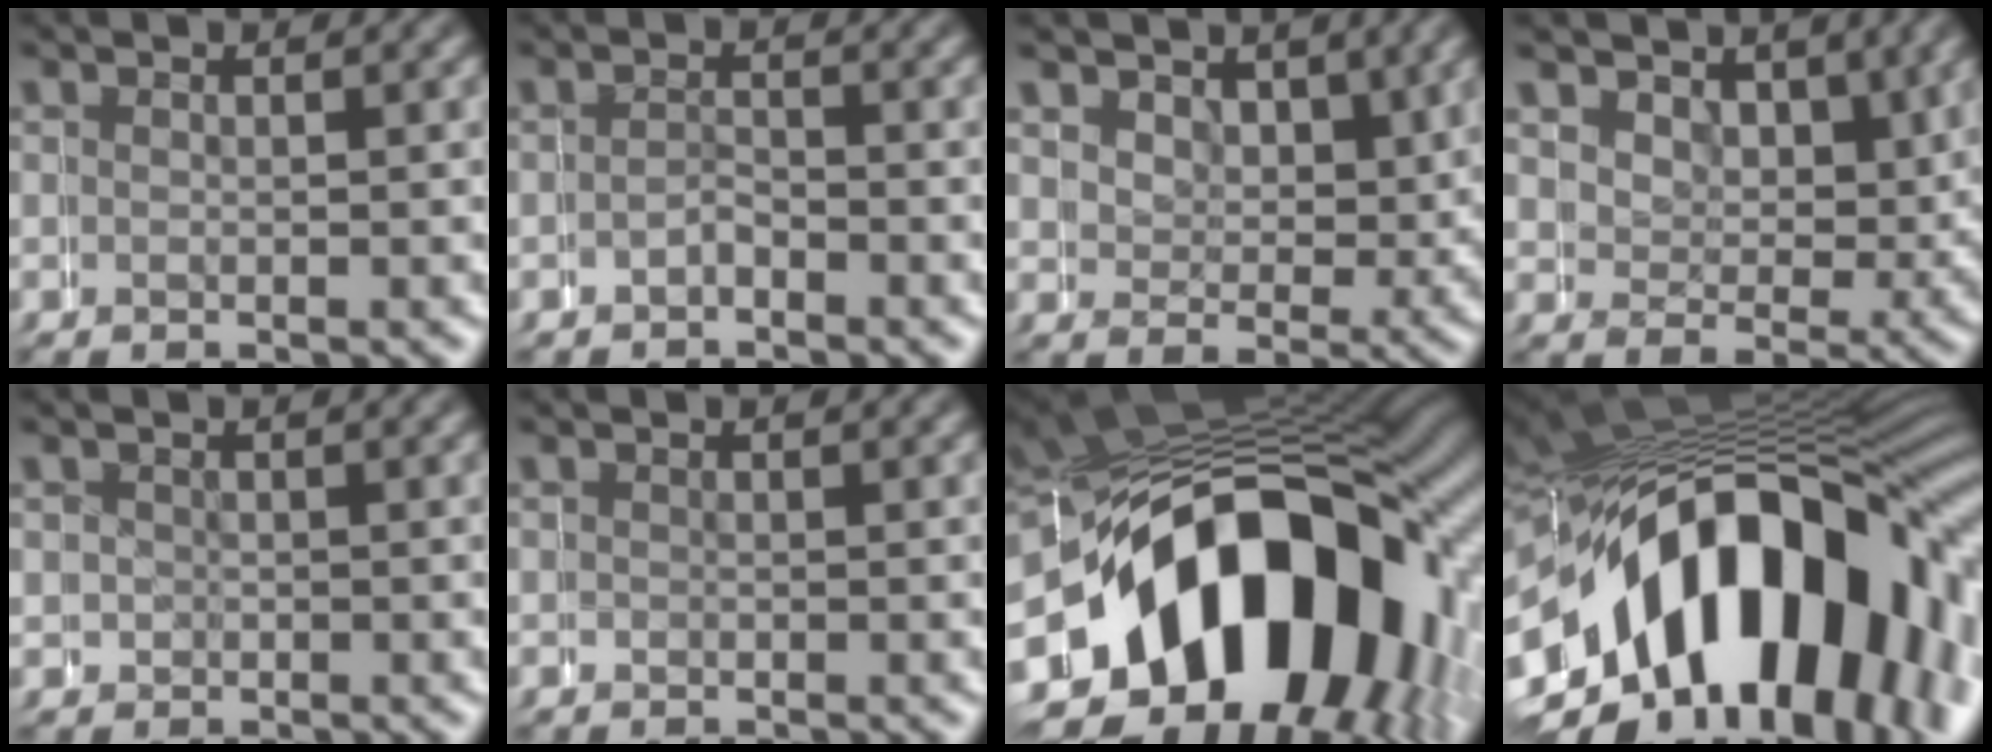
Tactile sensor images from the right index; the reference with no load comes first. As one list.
[{"total": 1.3, "force": [-1.2, 0.5, -0.2], "torque": [0.004, 0.001, -0.024]}, {"total": 4.2, "force": [1.8, 3.4, 1.6], "torque": [-0.033, -0.010, 0.031]}, {"total": 5.3, "force": [1.8, 4.3, 2.4], "torque": [-0.046, -0.009, 0.027]}, {"total": 1.5, "force": [0.2, 1.4, 0.0], "torque": [-0.006, 0.002, 0.005]}, {"total": 0.6, "force": [0.0, 0.3, -0.6], "torque": [0.013, -0.001, 0.001]}, {"total": 26.7, "force": [-4.3, 17.7, 19.5], "torque": [-0.322, -0.011, -0.071]}, {"total": 23.1, "force": [-4.4, 14.3, 17.6], "torque": [-0.282, 0.000, -0.065]}]